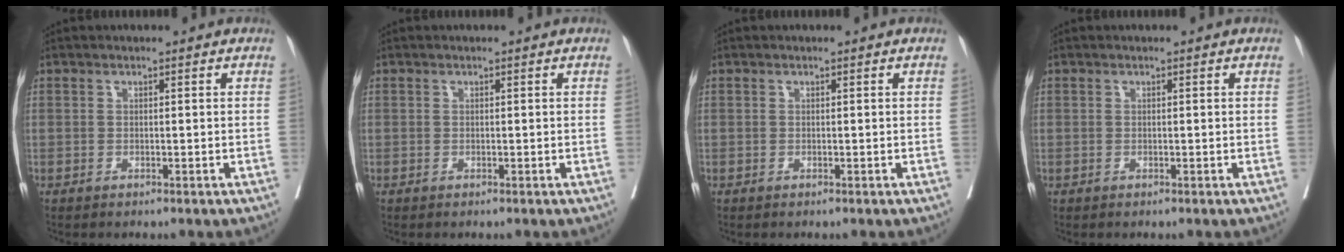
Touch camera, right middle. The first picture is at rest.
{"total": 0.0}
{"total": 0.0}
{"total": 0.0}